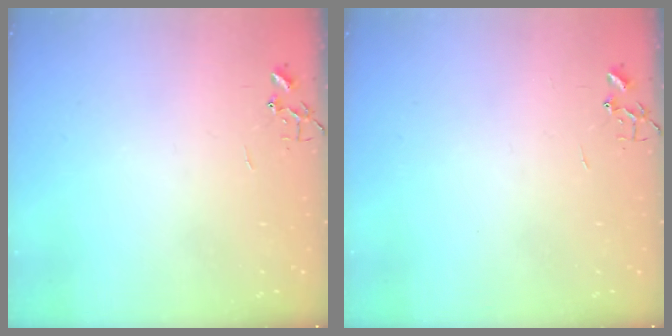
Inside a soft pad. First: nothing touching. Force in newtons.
{"total": 0.0}